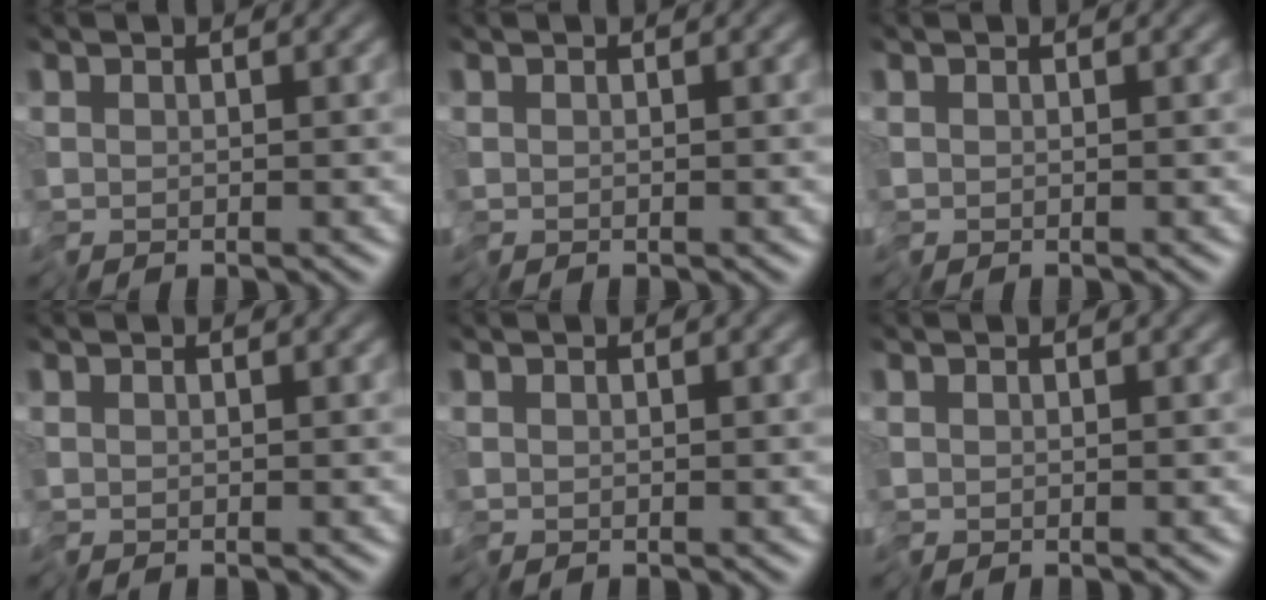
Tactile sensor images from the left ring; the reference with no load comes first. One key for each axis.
{"total": 0.0}
{"total": 0.0}
{"total": 0.0}
{"total": 0.0}
{"total": 0.0}